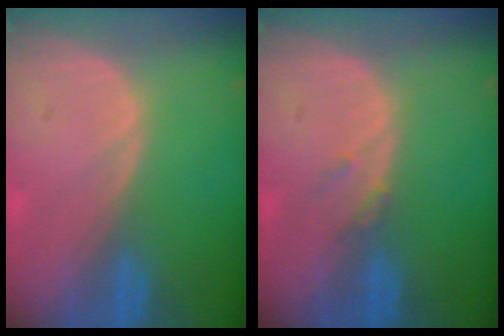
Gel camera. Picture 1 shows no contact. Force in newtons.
{"total": 1.2, "press": 1.2, "slide": 0.3}